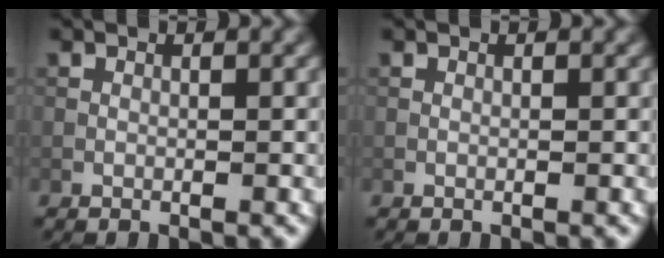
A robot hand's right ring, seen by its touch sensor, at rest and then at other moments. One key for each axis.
{"total": 0.0}